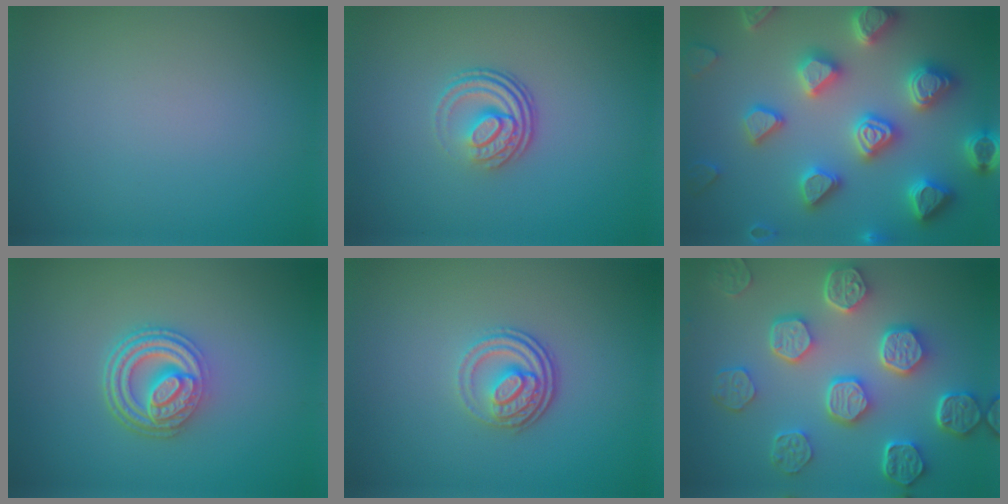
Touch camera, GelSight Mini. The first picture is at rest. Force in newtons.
{"total": 3.7, "press": 2.5, "slide": 2.8}
{"total": 7.3, "press": 7.1, "slide": 1.6}
{"total": 4.8, "press": 3.7, "slide": 3.0}
{"total": 3.6, "press": 2.7, "slide": 2.3}
{"total": 7.8, "press": 6.0, "slide": 5.0}